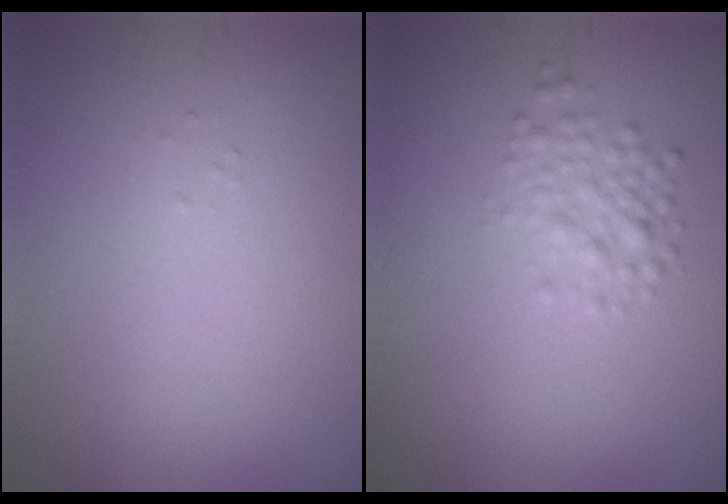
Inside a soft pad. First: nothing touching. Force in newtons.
{"total": 2.2, "press": 2.2, "slide": 0.1}